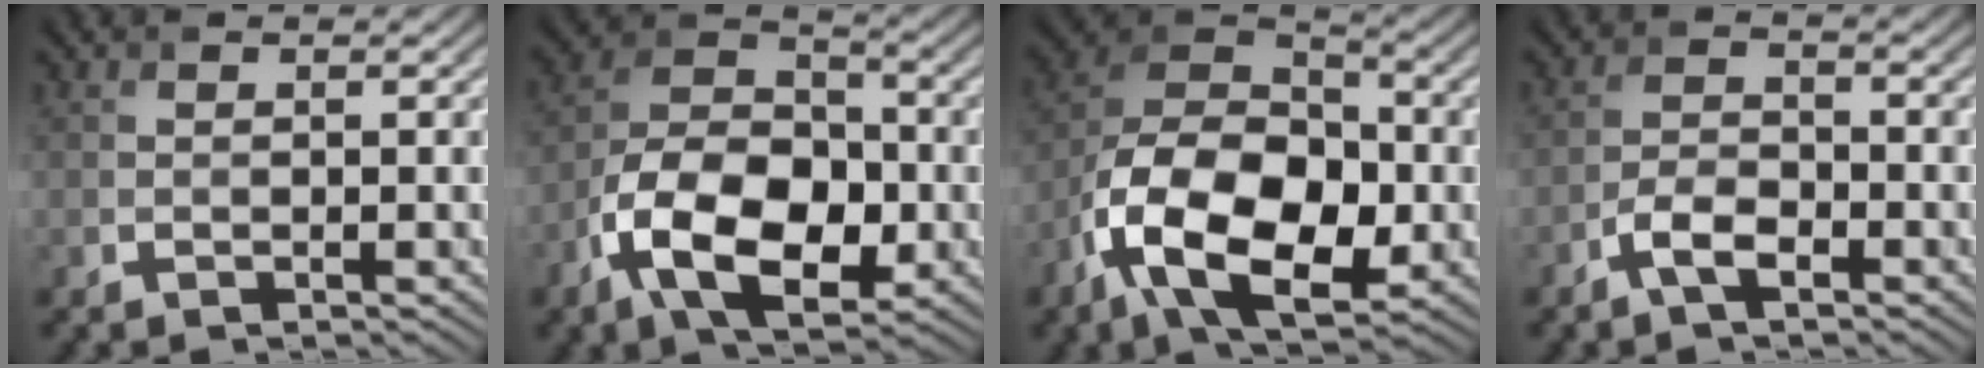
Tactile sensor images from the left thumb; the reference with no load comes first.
{"total": 12.5, "force": [-4.9, 7.4, 8.8], "torque": [-0.183, -0.009, -0.100]}
{"total": 15.7, "force": [-6.0, 9.3, 11.1], "torque": [-0.225, -0.023, -0.124]}
{"total": 3.6, "force": [-2.3, 1.5, 2.4], "torque": [-0.052, 0.004, -0.053]}